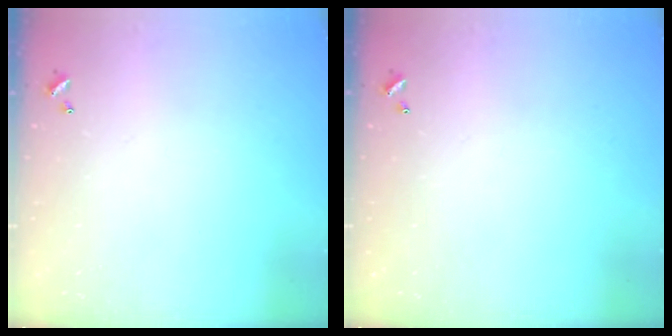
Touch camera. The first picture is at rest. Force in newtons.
{"total": 0.0}